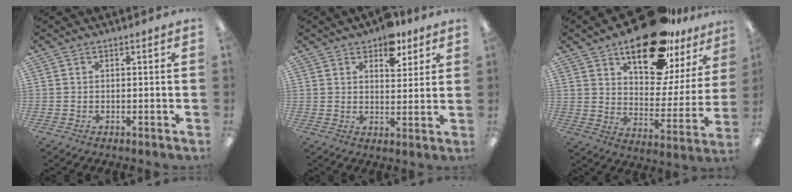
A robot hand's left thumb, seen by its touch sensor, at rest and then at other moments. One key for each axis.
{"total": 7.8, "fx": 5.3, "fy": 4.2, "fz": 3.9, "tx": -0.034, "ty": -0.028, "tz": 0.088}
{"total": 21.6, "fx": 15.8, "fy": 9.1, "fz": 11.6, "tx": -0.169, "ty": -0.105, "tz": 0.267}